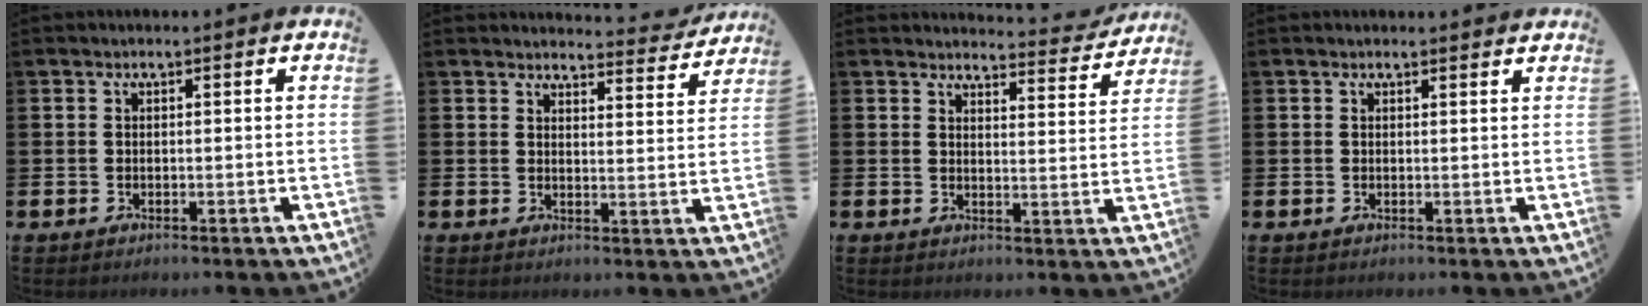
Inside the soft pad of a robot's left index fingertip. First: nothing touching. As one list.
[{"total": 3.7, "force": [3.7, 0.4, 0.2], "torque": [0.007, -0.036, 0.059]}, {"total": 3.8, "force": [3.8, 0.4, 0.3], "torque": [0.003, -0.038, 0.059]}, {"total": 0.8, "force": [0.8, 0.1, 0.1], "torque": [0.009, -0.004, 0.012]}]